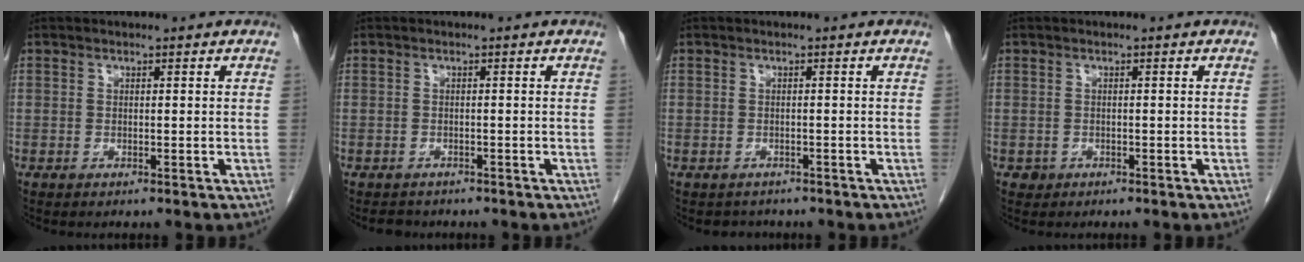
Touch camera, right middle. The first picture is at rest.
{"total": 1.9, "force": [-1.6, 0.9, 0.0], "torque": [-0.006, -0.001, -0.025]}
{"total": 2.1, "force": [-1.7, 1.2, -0.1], "torque": [-0.004, 0.001, -0.026]}
{"total": 0.9, "force": [-0.5, 0.7, 0.0], "torque": [-0.002, 0.003, -0.006]}